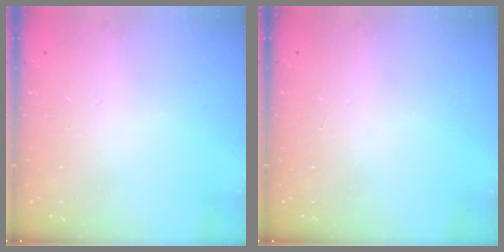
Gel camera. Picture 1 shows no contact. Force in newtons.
{"total": 0.0}